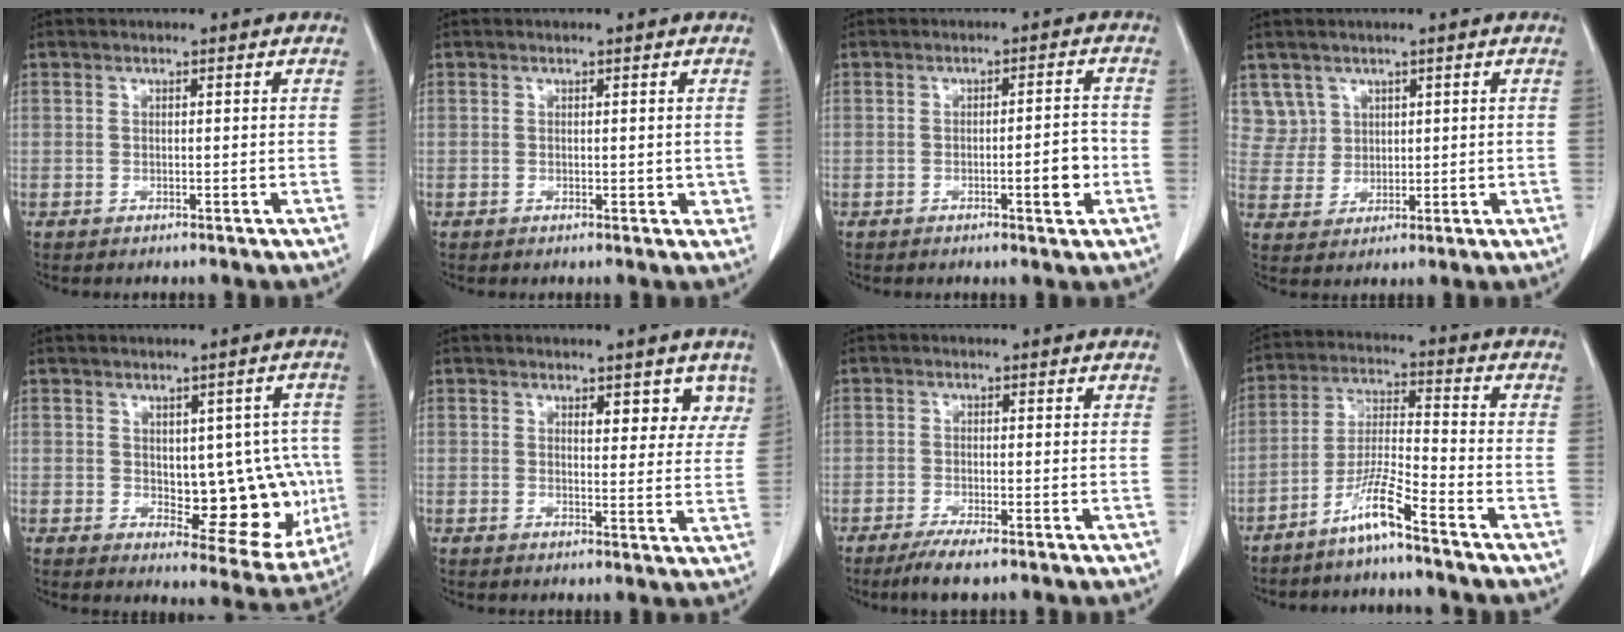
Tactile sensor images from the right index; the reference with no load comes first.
{"total": 1.3, "force": [0.3, 1.0, 0.9], "torque": [-0.004, 0.000, 0.005]}
{"total": 4.3, "force": [-1.4, 0.8, 4.0], "torque": [-0.052, 0.002, -0.017]}
{"total": 2.4, "force": [2.0, 1.3, 0.3], "torque": [0.001, 0.003, 0.045]}
{"total": 12.0, "force": [-0.7, 5.9, 10.4], "torque": [-0.106, 0.010, 0.011]}
{"total": 5.4, "force": [3.5, 2.3, 3.3], "torque": [-0.022, -0.005, 0.038]}
{"total": 4.1, "force": [-2.8, 0.4, 2.9], "torque": [-0.054, -0.011, -0.049]}
{"total": 7.4, "force": [-5.4, -0.5, 5.0], "torque": [-0.102, -0.014, -0.112]}